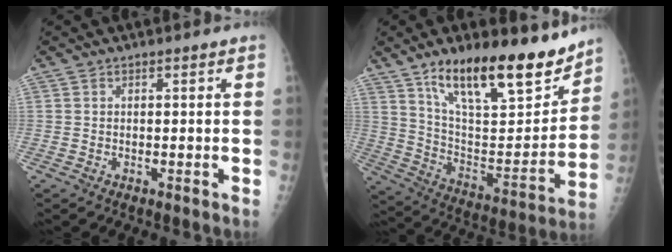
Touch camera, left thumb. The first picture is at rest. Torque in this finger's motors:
{"motor_torque": [0.90, 0.88, 1.45, -1.32, 0.16]}